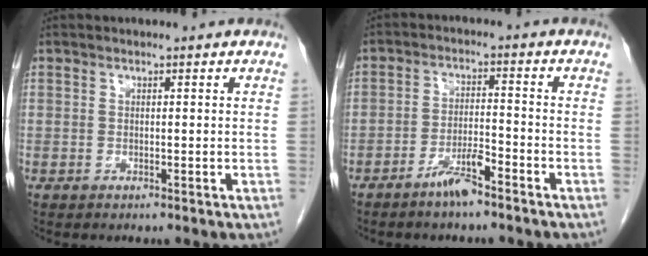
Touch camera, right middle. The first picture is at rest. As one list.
[{"total": 4.8, "force": [-3.7, 0.6, 3.1], "torque": [-0.060, -0.001, -0.068]}]